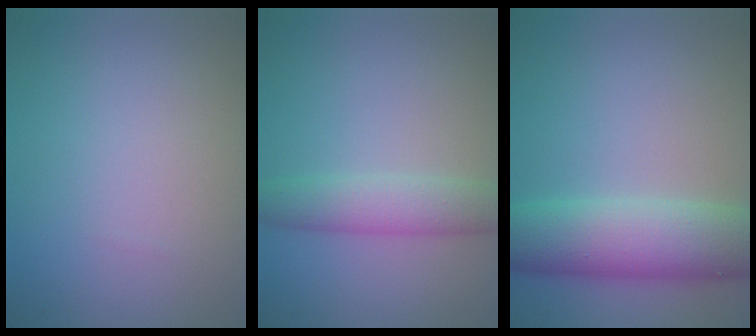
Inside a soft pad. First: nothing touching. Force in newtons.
{"total": 3.6, "press": 3.6, "slide": 0.0}
{"total": 8.5, "press": 8.5, "slide": 0.4}